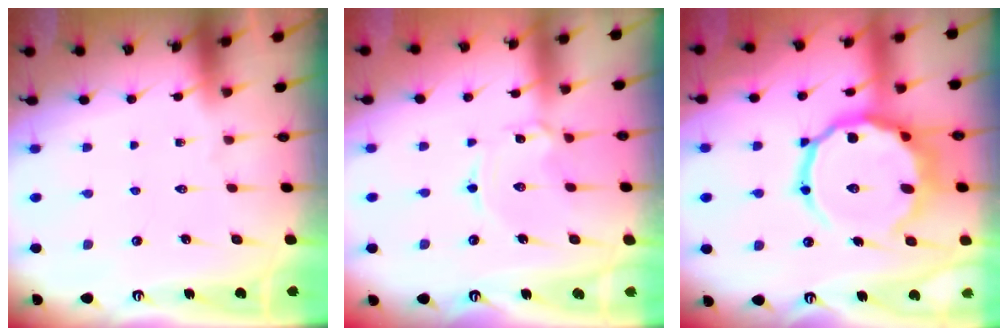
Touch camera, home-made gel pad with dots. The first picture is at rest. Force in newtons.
{"total": 2.1, "press": 2.1, "slide": 0.4}
{"total": 18.3, "press": 18.2, "slide": 2.0}